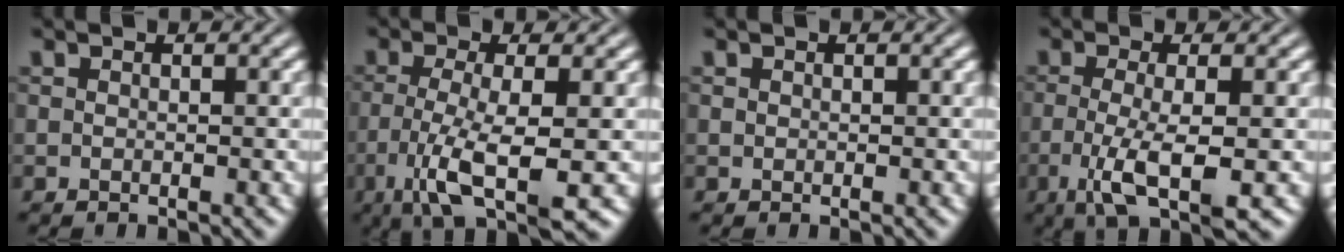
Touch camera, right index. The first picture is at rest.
{"total": 7.5, "force": [-2.5, 2.4, 6.7], "torque": [-0.126, -0.041, -0.020]}
{"total": 0.7, "force": [0.2, -0.7, -0.1], "torque": [0.004, -0.004, 0.010]}
{"total": 6.0, "force": [-1.7, 1.3, 5.6], "torque": [-0.102, -0.028, -0.012]}